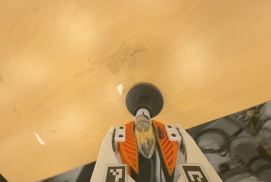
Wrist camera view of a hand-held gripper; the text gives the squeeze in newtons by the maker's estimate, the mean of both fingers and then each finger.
{"total": 24.8, "left": 25.0, "right": 24.5}